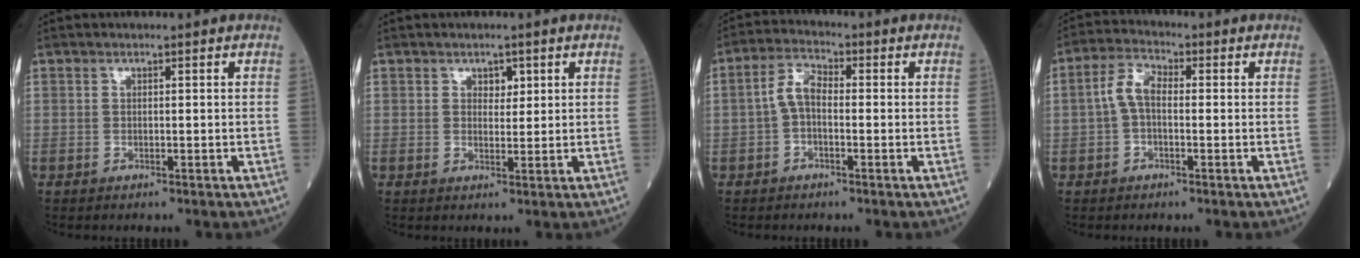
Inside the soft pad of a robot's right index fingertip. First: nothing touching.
{"total": 1.8, "force": [1.0, 1.2, 1.0], "torque": [-0.009, -0.001, 0.014]}
{"total": 4.3, "force": [-0.5, 2.0, 3.7], "torque": [-0.073, 0.013, -0.015]}
{"total": 4.6, "force": [-0.3, 2.3, 4.0], "torque": [-0.084, 0.018, -0.009]}